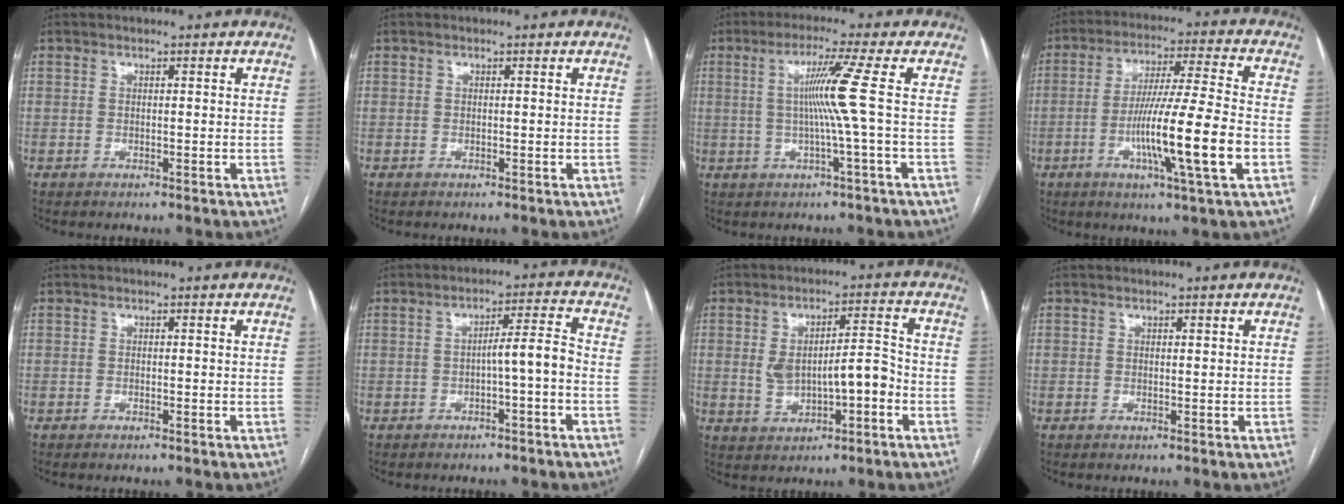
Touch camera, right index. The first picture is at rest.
{"total": 0.0}
{"total": 6.8, "force": [0.4, -2.4, 6.3], "torque": [-0.118, 0.005, 0.014]}
{"total": 14.7, "force": [-4.0, -0.9, 14.1], "torque": [-0.254, -0.011, -0.074]}
{"total": 0.0}
{"total": 4.6, "force": [-1.4, 0.0, 4.3], "torque": [-0.062, 0.015, -0.020]}
{"total": 8.2, "force": [-1.1, 2.9, 7.6], "torque": [-0.135, 0.023, -0.007]}
{"total": 0.0}